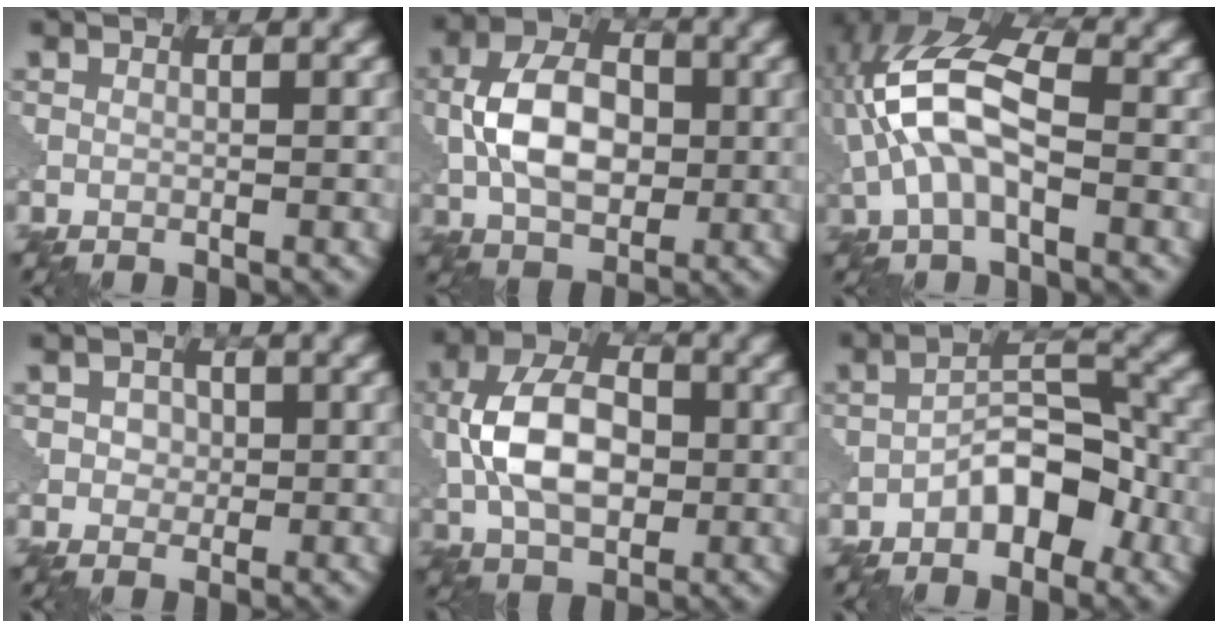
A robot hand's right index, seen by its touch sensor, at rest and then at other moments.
{"total": 7.5, "force": [-0.2, 4.8, 5.7], "torque": [-0.110, 0.008, -0.012]}
{"total": 9.7, "force": [-0.3, 4.9, 8.4], "torque": [-0.185, 0.031, -0.021]}
{"total": 1.6, "force": [0.1, 1.4, 0.6], "torque": [-0.001, -0.001, 0.000]}
{"total": 8.5, "force": [-0.3, 5.4, 6.6], "torque": [-0.130, 0.012, -0.015]}
{"total": 5.4, "force": [-2.6, 2.6, 3.9], "torque": [-0.052, 0.021, -0.046]}